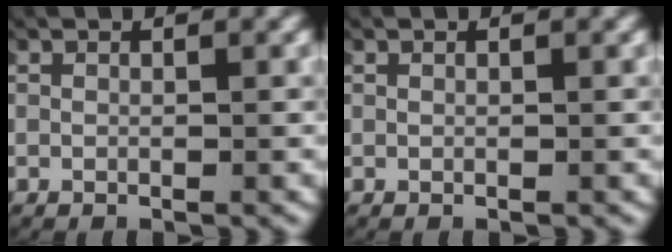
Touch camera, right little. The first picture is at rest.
{"total": 0.0}